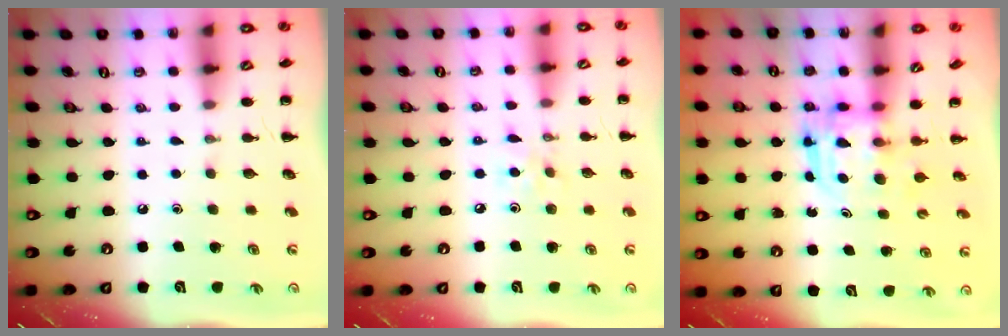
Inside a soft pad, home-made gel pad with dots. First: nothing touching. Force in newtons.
{"total": 3.0, "press": 2.9, "slide": 0.9}
{"total": 3.1, "press": 3.1, "slide": 0.3}